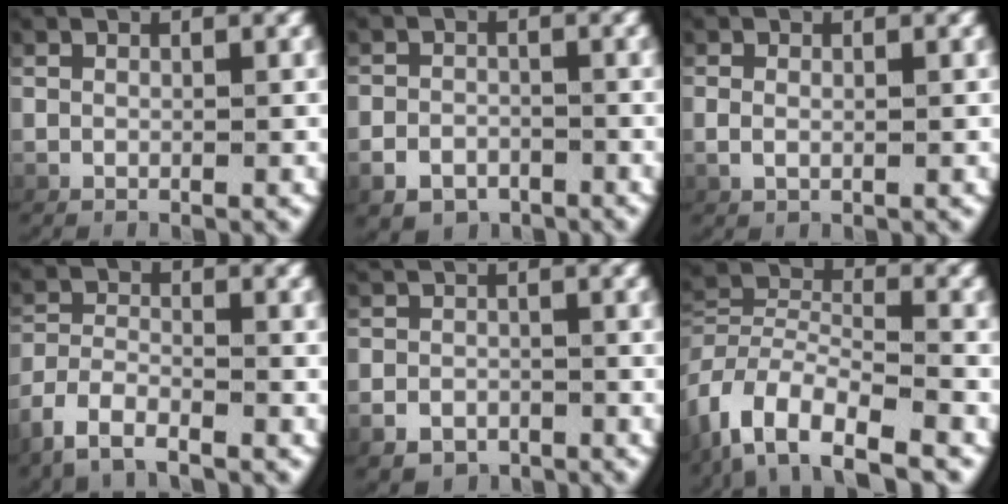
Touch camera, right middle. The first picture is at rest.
{"total": 3.6, "force": [-2.5, 2.5, 0.6], "torque": [-0.002, -0.011, -0.040]}
{"total": 0.8, "force": [0.1, 0.2, 0.8], "torque": [-0.025, -0.008, 0.011]}
{"total": 3.1, "force": [-2.5, 1.2, 1.4], "torque": [-0.046, -0.008, -0.039]}
{"total": 2.5, "force": [-1.8, 1.7, 0.3], "torque": [-0.002, -0.009, -0.027]}
{"total": 6.0, "force": [-2.7, 3.9, 3.8], "torque": [-0.097, -0.018, -0.043]}